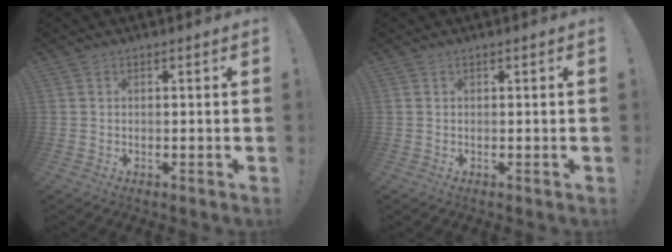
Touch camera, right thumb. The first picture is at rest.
{"total": 0.0}